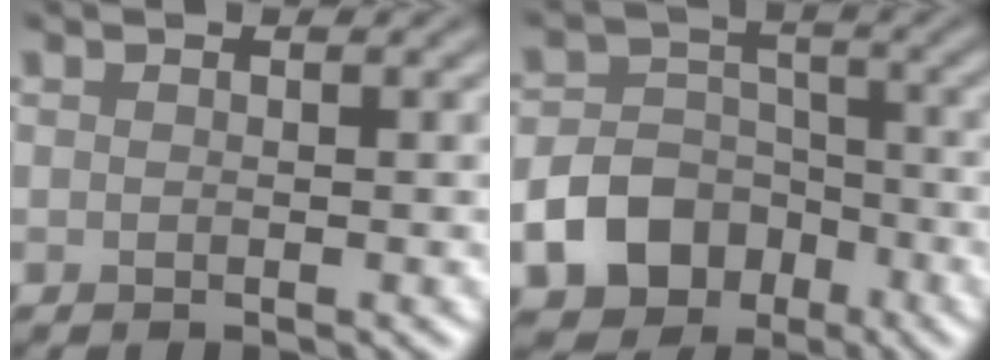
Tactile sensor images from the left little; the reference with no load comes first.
{"total": 7.3, "force": [-3.5, 5.6, 3.0], "torque": [-0.035, -0.008, -0.076]}